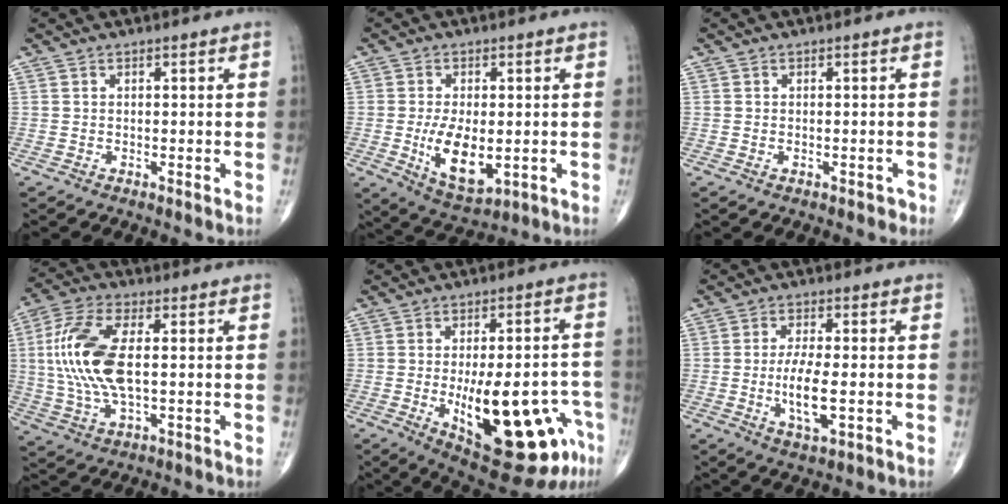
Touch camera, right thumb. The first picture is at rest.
{"total": 9.9, "force": [-1.3, 5.0, 8.4], "torque": [-0.137, -0.016, -0.011]}
{"total": 1.2, "force": [-0.7, 0.8, 0.6], "torque": [-0.012, 0.013, -0.004]}
{"total": 15.2, "force": [1.3, 6.8, 13.6], "torque": [-0.300, 0.005, 0.023]}
{"total": 23.1, "force": [-8.0, 8.7, 19.9], "torque": [-0.229, 0.017, -0.085]}
{"total": 7.6, "force": [-1.3, 2.4, 7.1], "torque": [-0.141, -0.008, -0.023]}